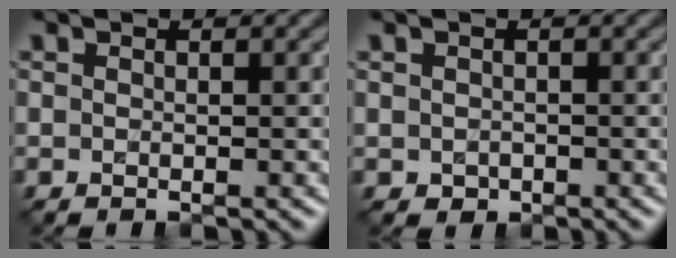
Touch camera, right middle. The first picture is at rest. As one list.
[{"total": 0.7, "force": [0.0, 0.7, 0.1], "torque": [-0.002, -0.001, -0.001]}]